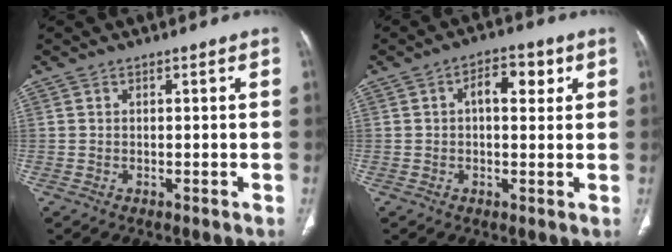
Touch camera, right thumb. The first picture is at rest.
{"total": 6.1, "force": [1.6, 3.4, 4.8], "torque": [-0.052, 0.008, 0.020]}